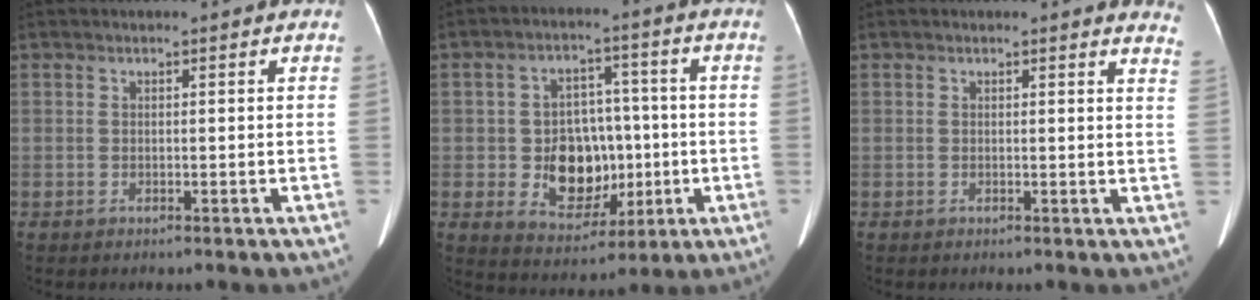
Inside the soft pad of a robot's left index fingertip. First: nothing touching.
{"total": 10.7, "force": [-1.4, 7.6, 7.3], "torque": [-0.128, 0.019, -0.008]}
{"total": 3.9, "force": [3.8, 0.6, 0.7], "torque": [-0.002, -0.021, 0.009]}